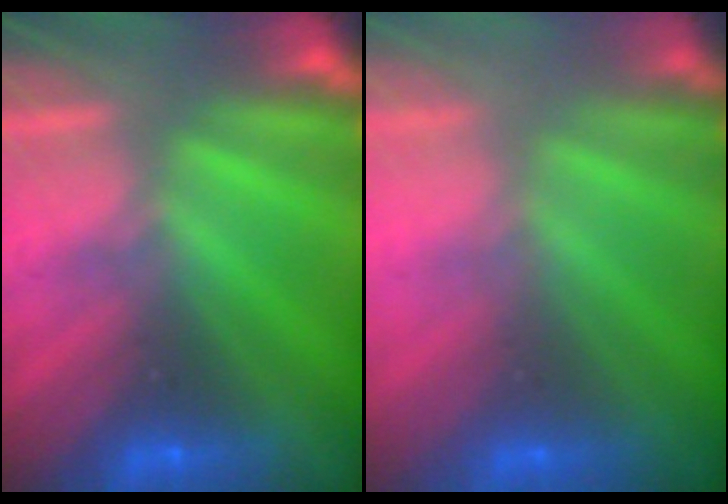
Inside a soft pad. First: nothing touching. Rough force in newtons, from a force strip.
{"total": 2.6}